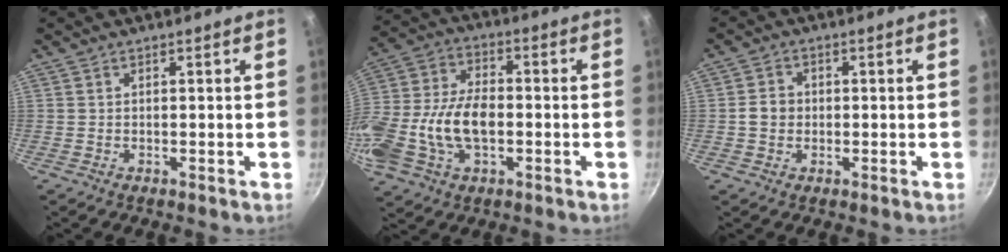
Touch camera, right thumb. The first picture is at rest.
{"total": 17.2, "force": [-3.0, 10.6, 13.3], "torque": [-0.265, 0.031, -0.061]}
{"total": 3.6, "force": [-0.3, 3.2, 1.7], "torque": [-0.017, 0.012, -0.010]}